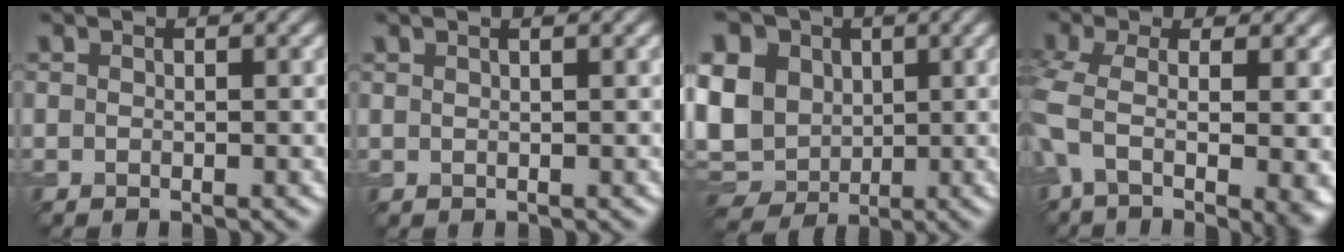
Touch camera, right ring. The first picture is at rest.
{"total": 1.5, "force": [1.0, 0.6, 1.0], "torque": [-0.001, -0.003, 0.001]}
{"total": 13.5, "force": [2.1, 11.1, 7.5], "torque": [-0.164, 0.021, 0.018]}
{"total": 8.9, "force": [-1.3, 3.9, 7.9], "torque": [-0.179, -0.023, -0.013]}